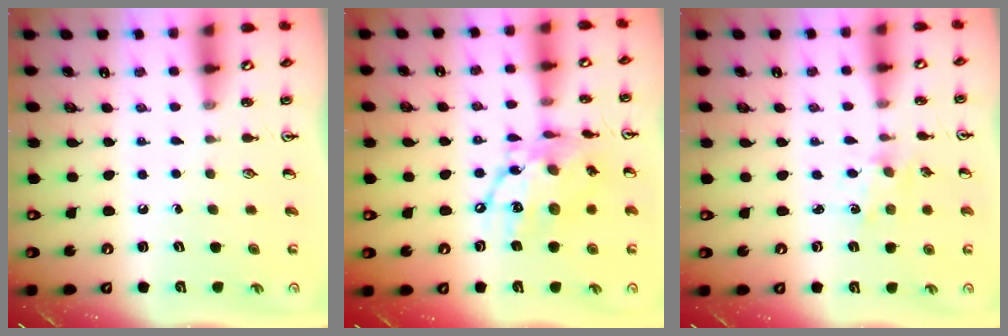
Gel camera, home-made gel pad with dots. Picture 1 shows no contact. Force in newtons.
{"total": 15.3, "press": 15.3, "slide": 1.2}
{"total": 1.2, "press": 1.1, "slide": 0.2}